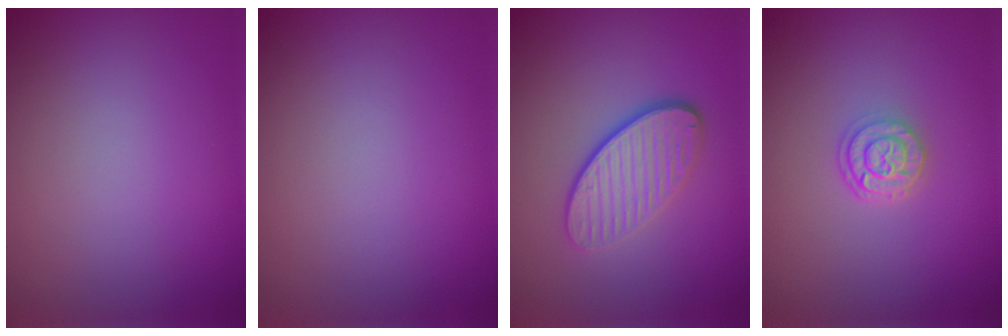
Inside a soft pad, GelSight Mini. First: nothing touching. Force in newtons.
{"total": 0.0}
{"total": 4.3, "press": 3.3, "slide": 2.8}
{"total": 2.7, "press": 2.1, "slide": 1.7}